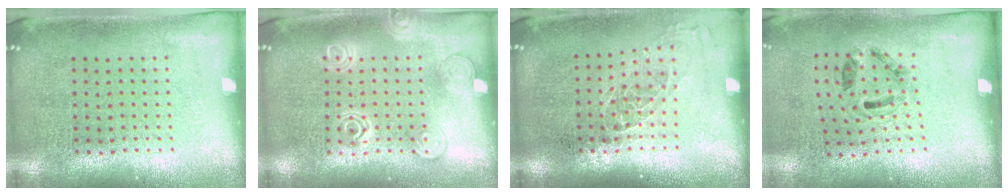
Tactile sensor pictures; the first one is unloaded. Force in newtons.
{"total": 2.5, "press": 2.4, "slide": 0.4}
{"total": 1.0, "press": 0.9, "slide": 0.5}
{"total": 1.2, "press": 0.7, "slide": 0.9}